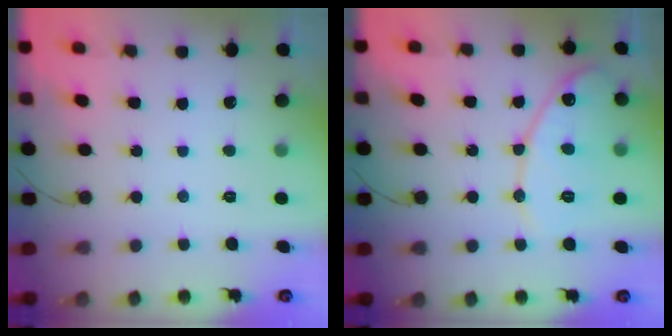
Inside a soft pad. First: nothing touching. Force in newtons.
{"total": 11.9, "press": 11.8, "slide": 1.1}